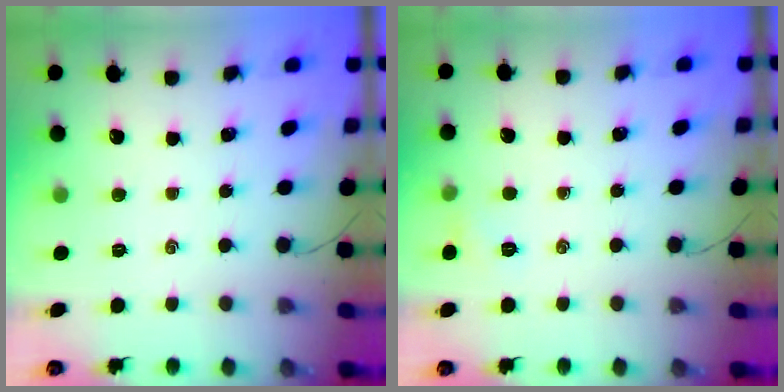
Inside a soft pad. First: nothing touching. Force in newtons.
{"total": 3.8, "press": 3.7, "slide": 1.1}